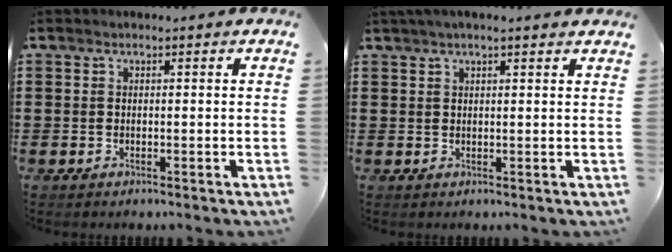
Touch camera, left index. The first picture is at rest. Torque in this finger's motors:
{"motor_torque": [2.13, 0.00, 0.36, 0.21]}